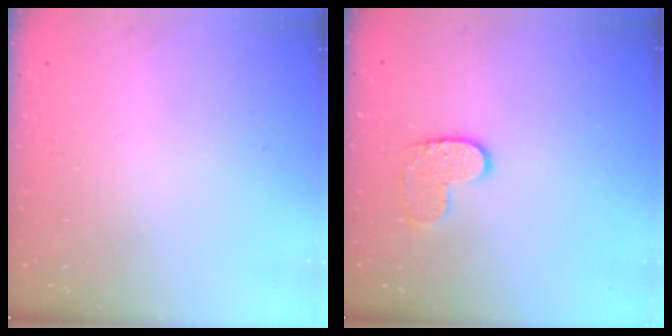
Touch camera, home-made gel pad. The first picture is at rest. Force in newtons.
{"total": 7.9, "press": 7.9, "slide": 0.3}